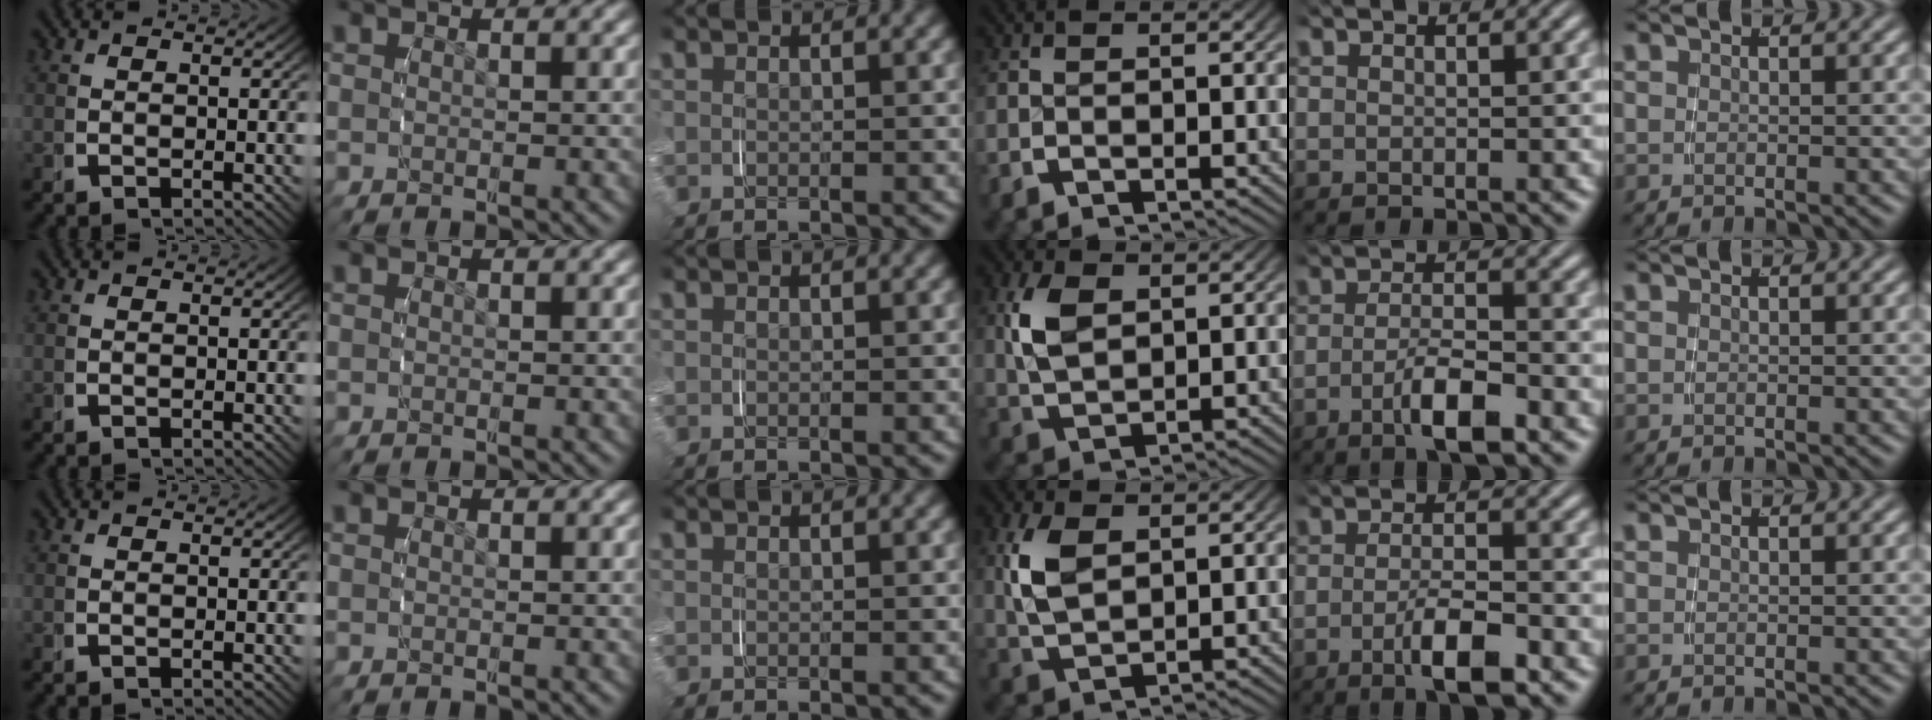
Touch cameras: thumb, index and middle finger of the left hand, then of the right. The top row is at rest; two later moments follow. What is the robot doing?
{"motion": "grasp_and_lifting", "object": "lipstick"}